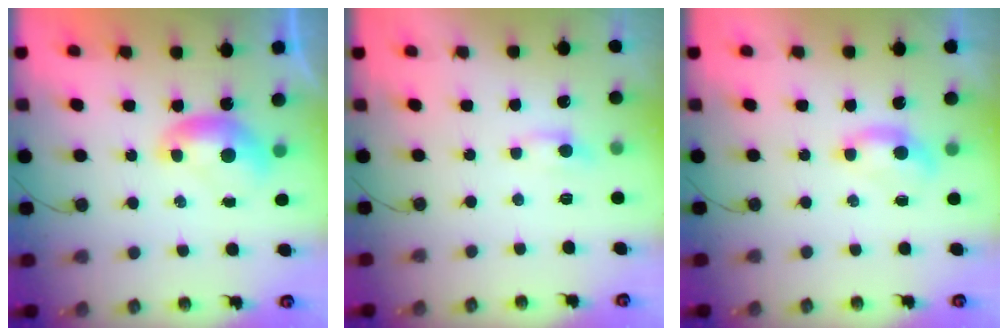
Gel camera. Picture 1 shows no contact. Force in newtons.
{"total": 0.6, "press": 0.4, "slide": 0.5}
{"total": 0.7, "press": 0.5, "slide": 0.5}